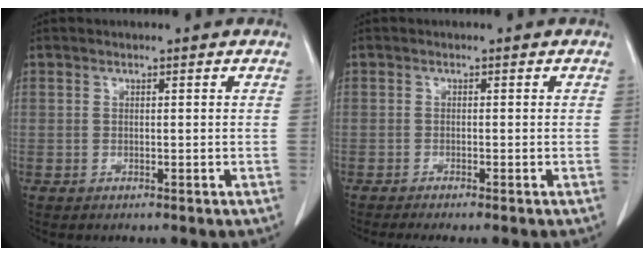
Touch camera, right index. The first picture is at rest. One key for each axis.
{"total": 3.4, "fx": -2.9, "fy": -0.2, "fz": 1.8, "tx": -0.023, "ty": -0.005, "tz": -0.044}